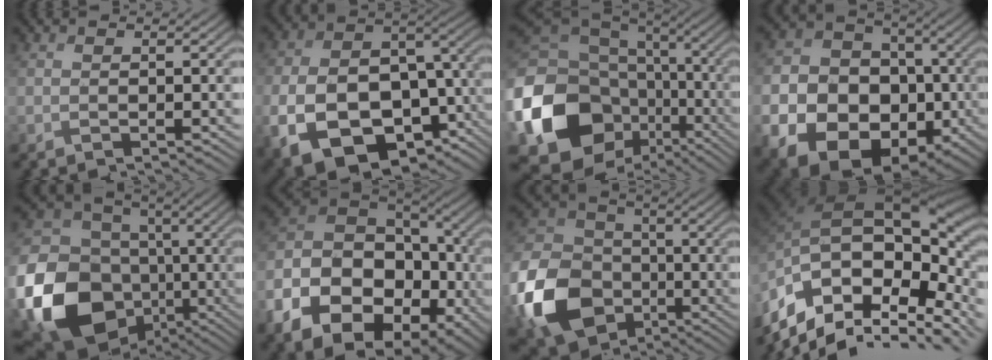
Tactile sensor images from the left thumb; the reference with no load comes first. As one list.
[{"total": 18.0, "force": [-6.1, 12.2, 11.7], "torque": [-0.249, -0.037, -0.079]}, {"total": 21.1, "force": [-5.3, 16.8, 11.7], "torque": [-0.317, -0.049, -0.073]}, {"total": 18.2, "force": [-6.0, 14.8, 8.6], "torque": [-0.200, -0.056, -0.117]}, {"total": 21.8, "force": [-6.3, 18.2, 10.4], "torque": [-0.280, -0.049, -0.125]}, {"total": 18.6, "force": [-6.6, 13.2, 11.4], "torque": [-0.259, -0.043, -0.102]}, {"total": 15.7, "force": [-5.7, 12.0, 8.3], "torque": [-0.224, -0.039, -0.120]}, {"total": 18.0, "force": [-4.5, 11.3, 13.3], "torque": [-0.266, -0.036, -0.064]}]